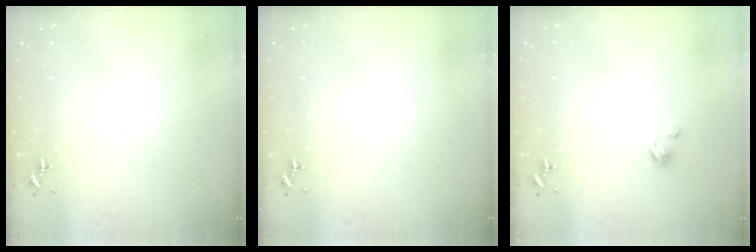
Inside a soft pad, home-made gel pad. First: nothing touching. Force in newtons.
{"total": 0.0}
{"total": 4.1, "press": 4.1, "slide": 0.3}